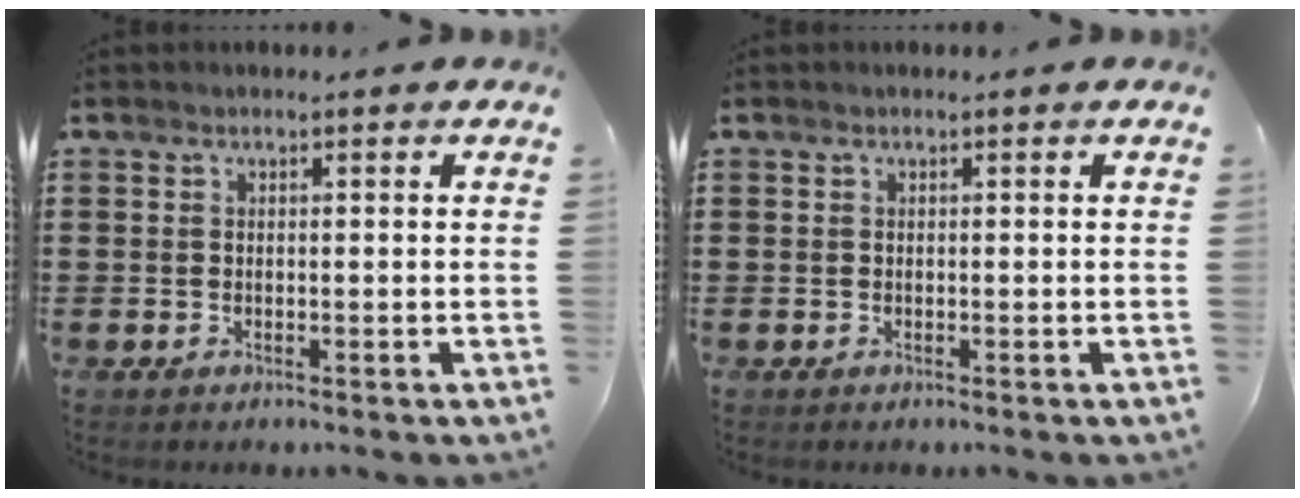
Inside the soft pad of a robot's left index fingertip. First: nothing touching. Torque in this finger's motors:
{"motor_torque": [0.00, 0.00, 0.00, 0.00]}